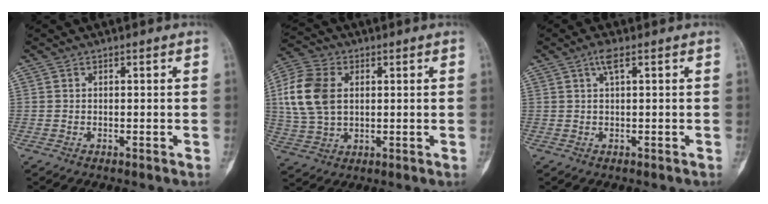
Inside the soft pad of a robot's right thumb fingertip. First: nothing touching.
{"total": 12.8, "force": [2.3, 8.8, 9.0], "torque": [-0.183, 0.006, 0.042]}
{"total": 2.3, "force": [0.9, 0.3, 2.1], "torque": [-0.049, 0.009, 0.018]}